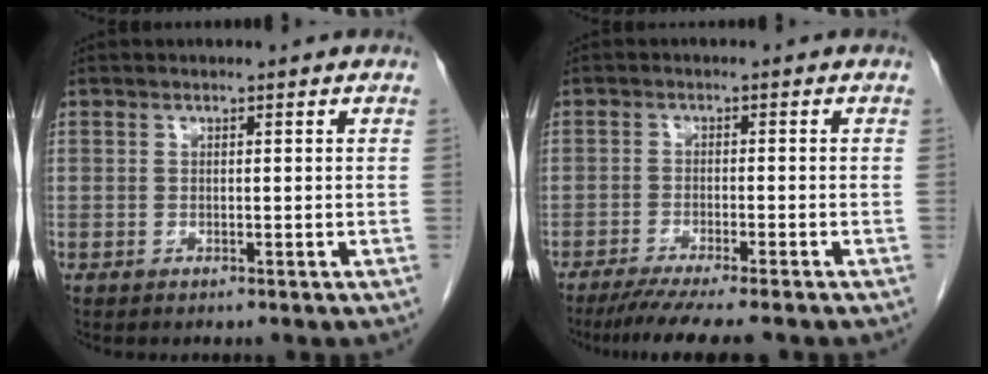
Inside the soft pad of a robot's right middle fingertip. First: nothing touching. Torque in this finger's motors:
{"motor_torque": [0.44, -0.32, 0.15, 0.06]}